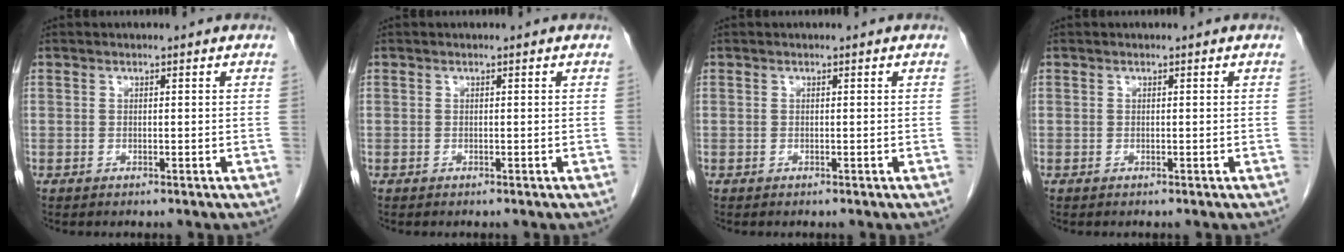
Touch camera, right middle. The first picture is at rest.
{"total": 0.0}
{"total": 0.0}
{"total": 0.0}